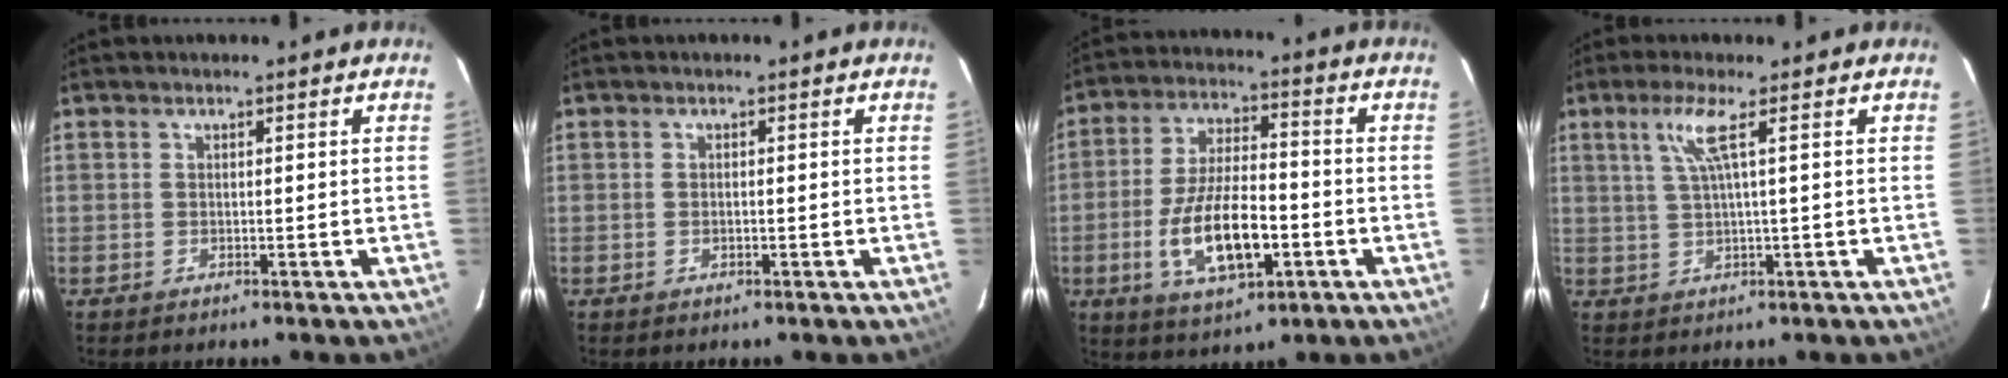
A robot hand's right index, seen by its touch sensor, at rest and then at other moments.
{"total": 0.6, "force": [-0.2, 0.3, 0.4], "torque": [-0.007, 0.001, -0.003]}
{"total": 13.9, "force": [-4.2, 5.5, 12.0], "torque": [-0.239, -0.004, -0.067]}
{"total": 4.3, "force": [1.6, -0.8, 3.9], "torque": [-0.071, 0.005, 0.038]}